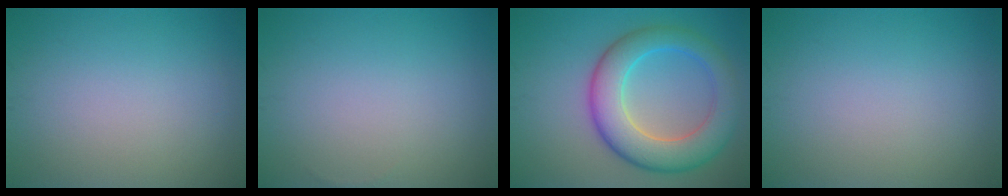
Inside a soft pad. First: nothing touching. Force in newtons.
{"total": 0.0}
{"total": 8.0, "press": 8.0, "slide": 0.3}
{"total": 0.0}